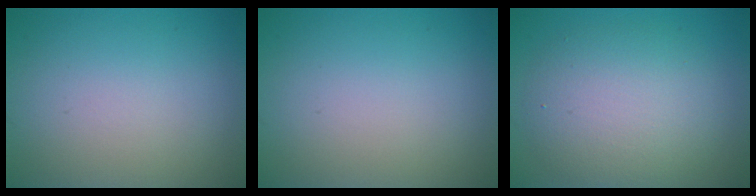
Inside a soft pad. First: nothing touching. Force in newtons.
{"total": 0.0}
{"total": 6.0, "press": 6.0, "slide": 0.2}